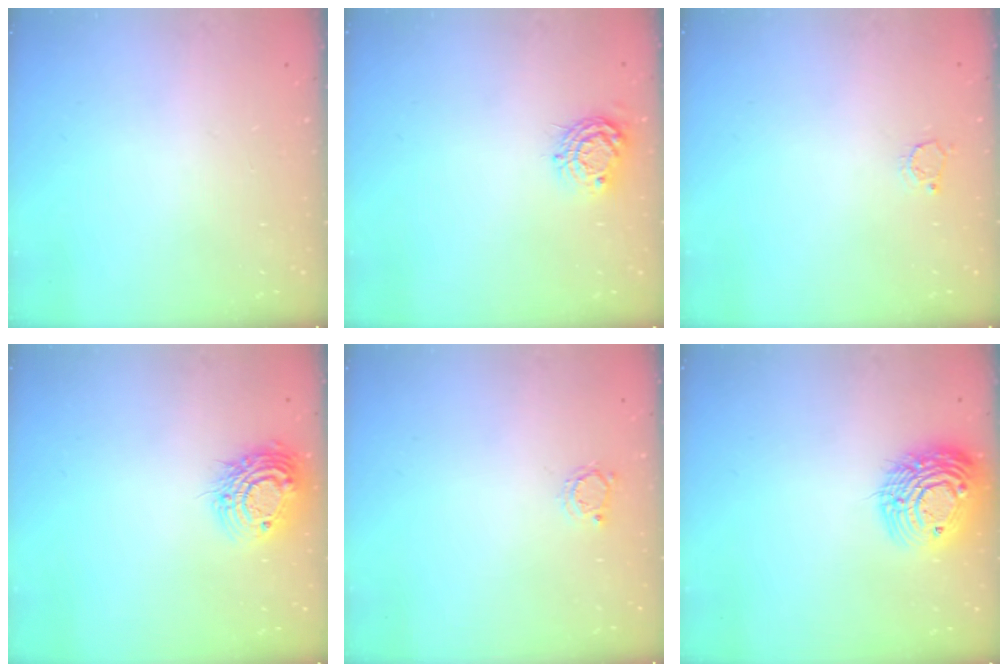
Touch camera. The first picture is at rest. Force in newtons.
{"total": 8.0, "press": 8.0, "slide": 0.3}
{"total": 2.7, "press": 2.7, "slide": 0.3}
{"total": 12.7, "press": 12.7, "slide": 0.8}
{"total": 2.8, "press": 2.7, "slide": 0.4}
{"total": 16.9, "press": 16.8, "slide": 1.5}